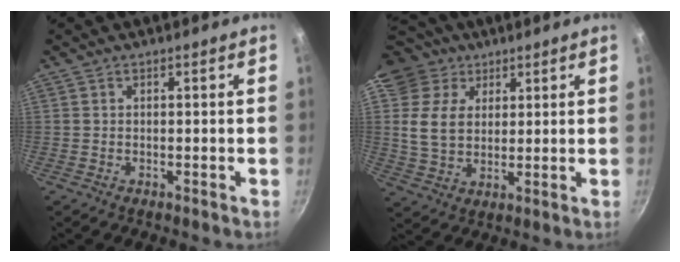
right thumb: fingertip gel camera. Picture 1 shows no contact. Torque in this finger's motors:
{"motor_torque": [-0.29, 0.67, 0.14, 0.01, 0.08]}